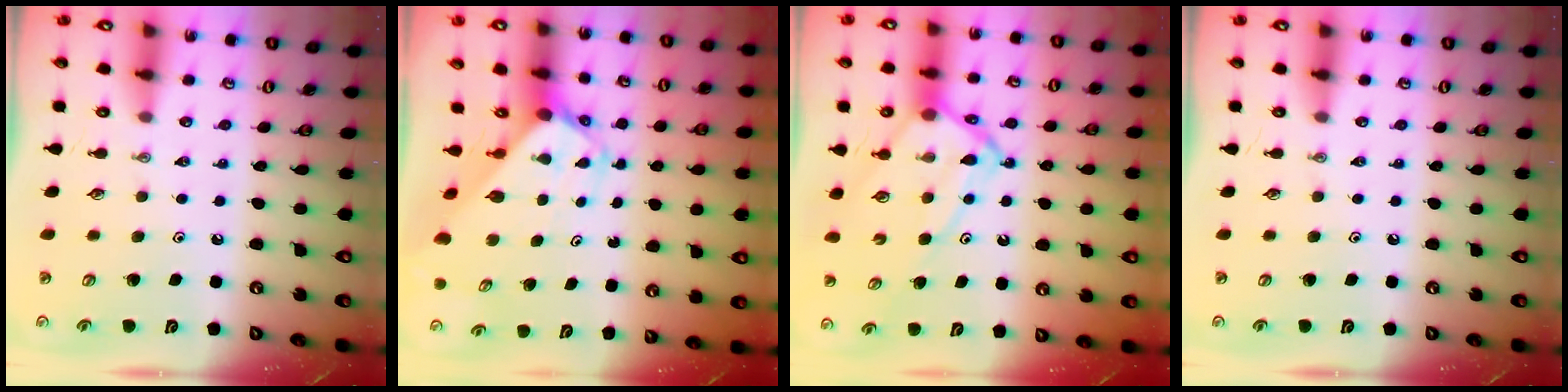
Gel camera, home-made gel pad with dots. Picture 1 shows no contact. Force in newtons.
{"total": 2.8, "press": 2.8, "slide": 0.3}
{"total": 11.4, "press": 11.4, "slide": 1.2}
{"total": 0.0}